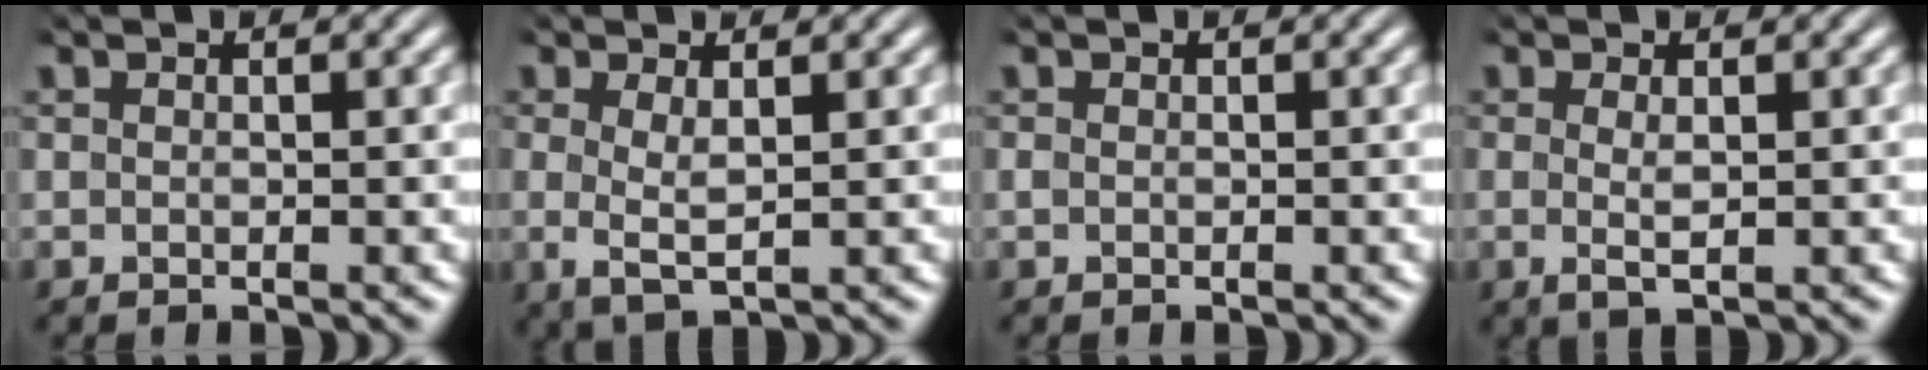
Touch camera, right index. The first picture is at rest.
{"total": 3.3, "force": [-0.1, 1.7, 2.8], "torque": [-0.067, -0.016, 0.008]}
{"total": 0.6, "force": [-0.4, 0.3, 0.2], "torque": [-0.010, -0.003, -0.005]}
{"total": 2.0, "force": [-0.2, 0.6, 1.9], "torque": [-0.045, -0.012, 0.003]}